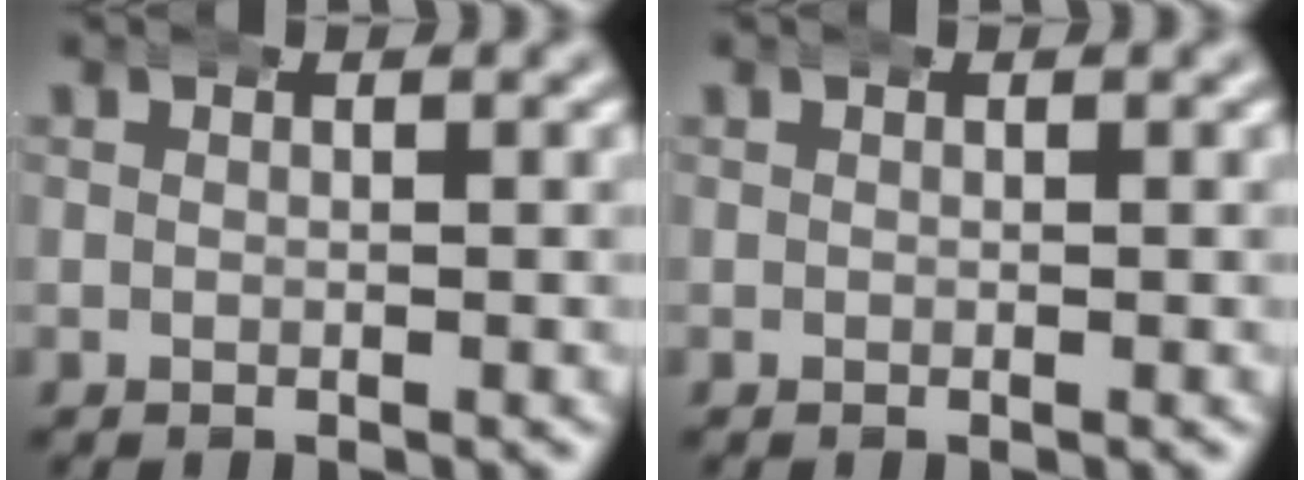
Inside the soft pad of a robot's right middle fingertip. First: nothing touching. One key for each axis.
{"total": 0.0}